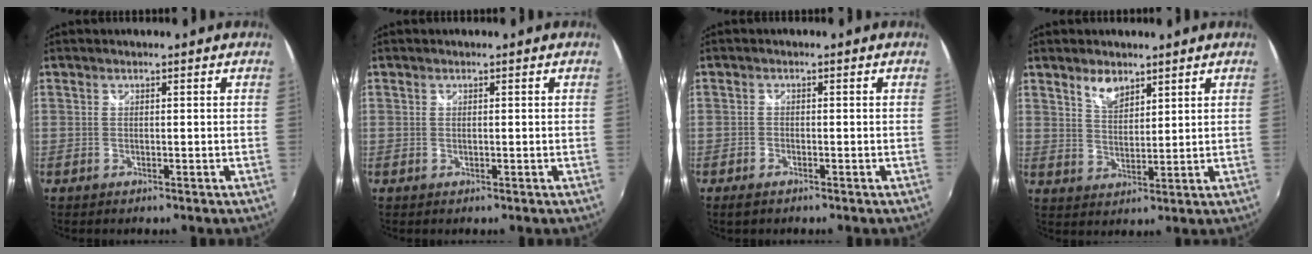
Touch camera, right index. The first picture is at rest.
{"total": 0.0}
{"total": 2.0, "force": [-1.5, 0.9, 0.9], "torque": [-0.026, -0.004, -0.030]}
{"total": 4.8, "force": [3.4, 2.3, 2.6], "torque": [-0.041, 0.002, 0.062]}